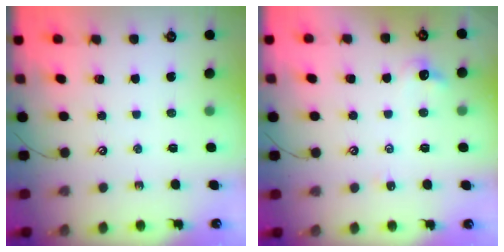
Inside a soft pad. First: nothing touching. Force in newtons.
{"total": 1.5, "press": 1.4, "slide": 0.5}